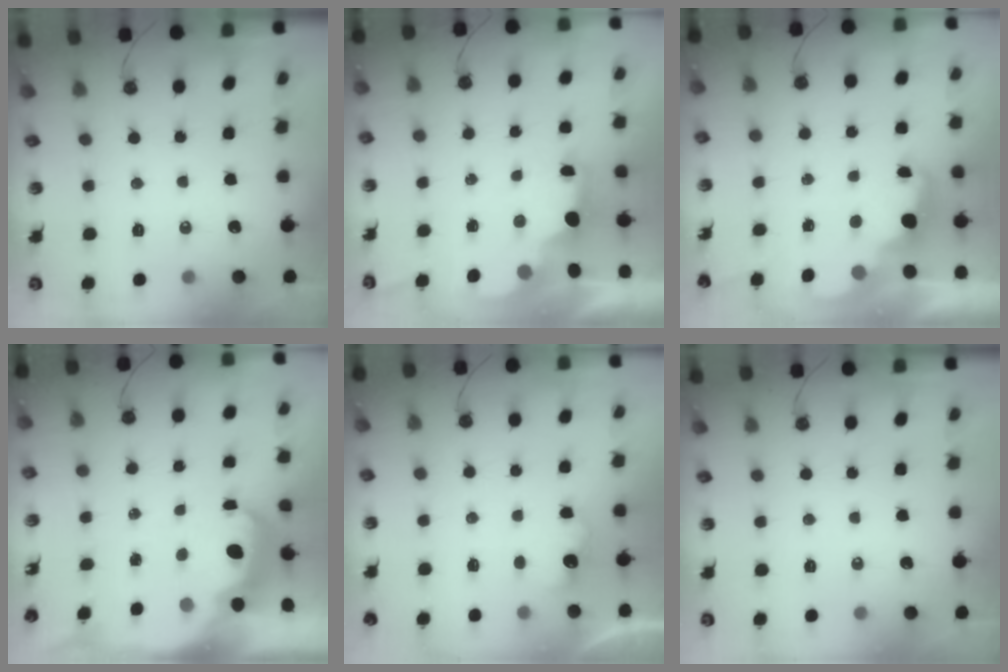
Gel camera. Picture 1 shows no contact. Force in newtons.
{"total": 2.5, "press": 2.3, "slide": 0.8}
{"total": 2.4, "press": 2.3, "slide": 0.5}
{"total": 5.5, "press": 5.5, "slide": 0.5}
{"total": 4.1, "press": 4.0, "slide": 0.8}
{"total": 0.0}